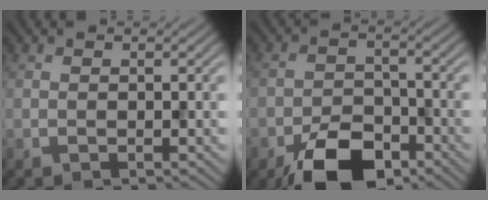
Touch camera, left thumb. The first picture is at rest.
{"total": 8.4, "force": [-5.4, 4.3, 4.8], "torque": [-0.079, -0.007, -0.104]}